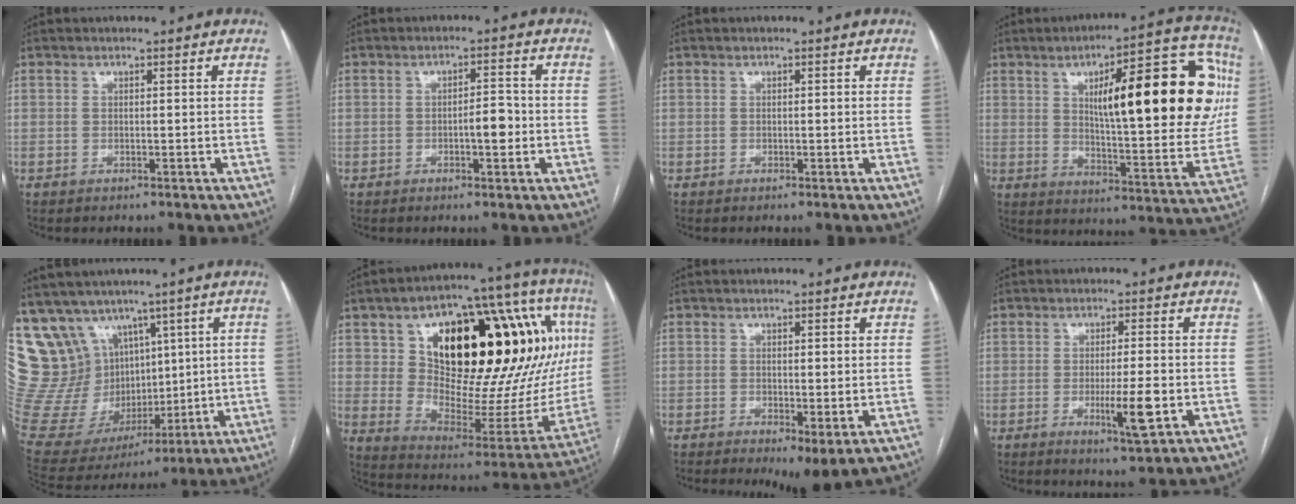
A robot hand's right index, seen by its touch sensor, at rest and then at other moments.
{"total": 3.6, "force": [-0.9, 1.1, 3.3], "torque": [-0.047, 0.004, -0.012]}
{"total": 0.0}
{"total": 25.7, "force": [6.6, 6.1, 24.1], "torque": [-0.314, 0.027, 0.093]}
{"total": 22.6, "force": [11.1, 17.0, 9.9], "torque": [-0.229, 0.071, 0.239]}
{"total": 36.2, "force": [10.3, 14.1, 31.7], "torque": [-0.370, 0.083, 0.186]}
{"total": 4.5, "force": [-1.5, 1.4, 4.0], "torque": [-0.054, -0.012, -0.016]}
{"total": 6.3, "force": [-1.7, 0.4, 6.0], "torque": [-0.100, -0.012, -0.024]}